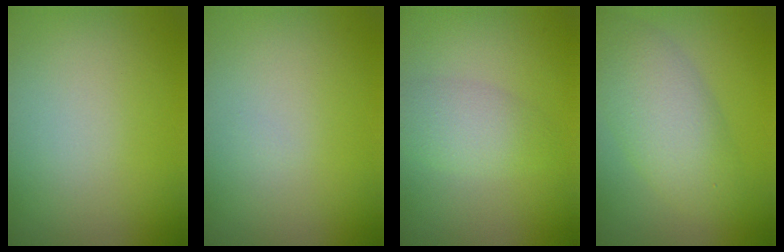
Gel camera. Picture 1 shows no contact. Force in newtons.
{"total": 0.0}
{"total": 2.8, "press": 2.8, "slide": 0.2}
{"total": 5.9, "press": 5.9, "slide": 0.3}